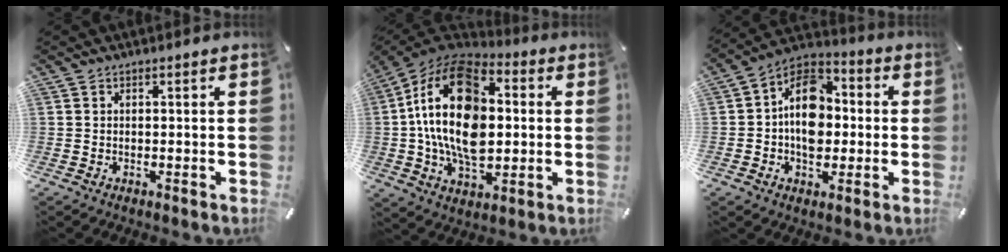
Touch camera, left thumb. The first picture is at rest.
{"total": 23.0, "force": [1.5, 14.8, 17.5], "torque": [-0.362, 0.002, 0.018]}
{"total": 12.7, "force": [-1.0, 9.6, 8.2], "torque": [-0.137, 0.015, -0.019]}